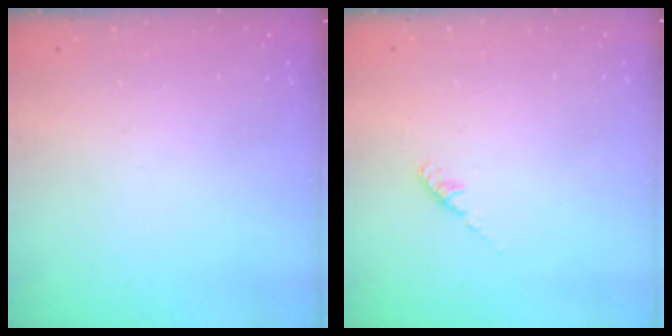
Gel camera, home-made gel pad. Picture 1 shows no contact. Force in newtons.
{"total": 2.2, "press": 2.1, "slide": 0.6}